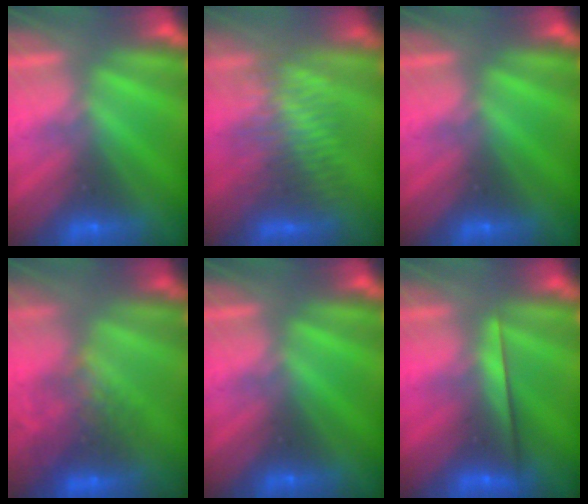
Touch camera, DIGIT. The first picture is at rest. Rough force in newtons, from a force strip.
{"total": 3.4}
{"total": 0.0}
{"total": 8.6}
{"total": 0.0}
{"total": 2.3}